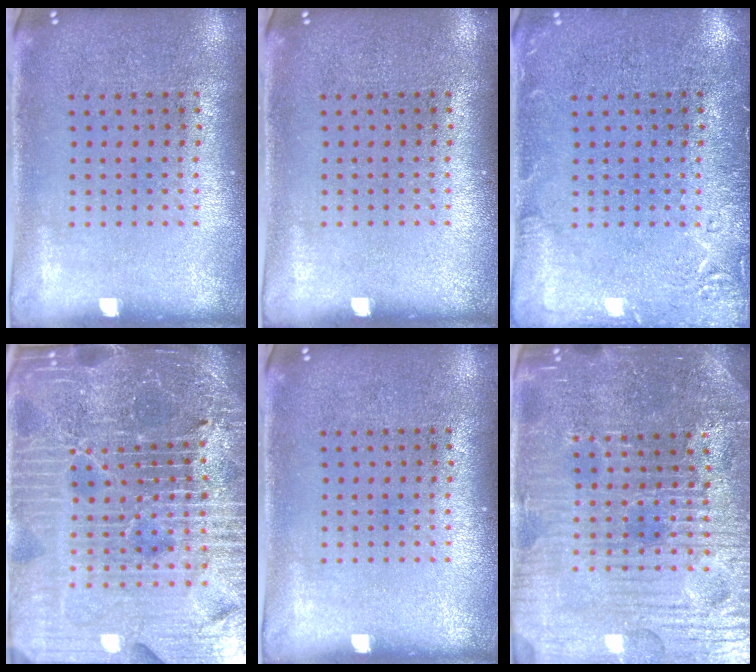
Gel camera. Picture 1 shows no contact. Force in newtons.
{"total": 0.0}
{"total": 2.2, "press": 2.2, "slide": 0.4}
{"total": 7.2, "press": 6.2, "slide": 3.7}
{"total": 0.0}
{"total": 5.4, "press": 5.2, "slide": 1.8}